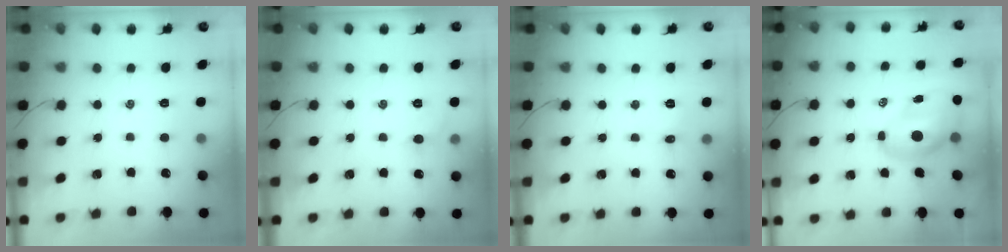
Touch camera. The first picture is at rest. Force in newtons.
{"total": 4.7, "press": 4.4, "slide": 1.6}
{"total": 5.1, "press": 4.9, "slide": 1.6}
{"total": 9.0, "press": 8.7, "slide": 2.2}